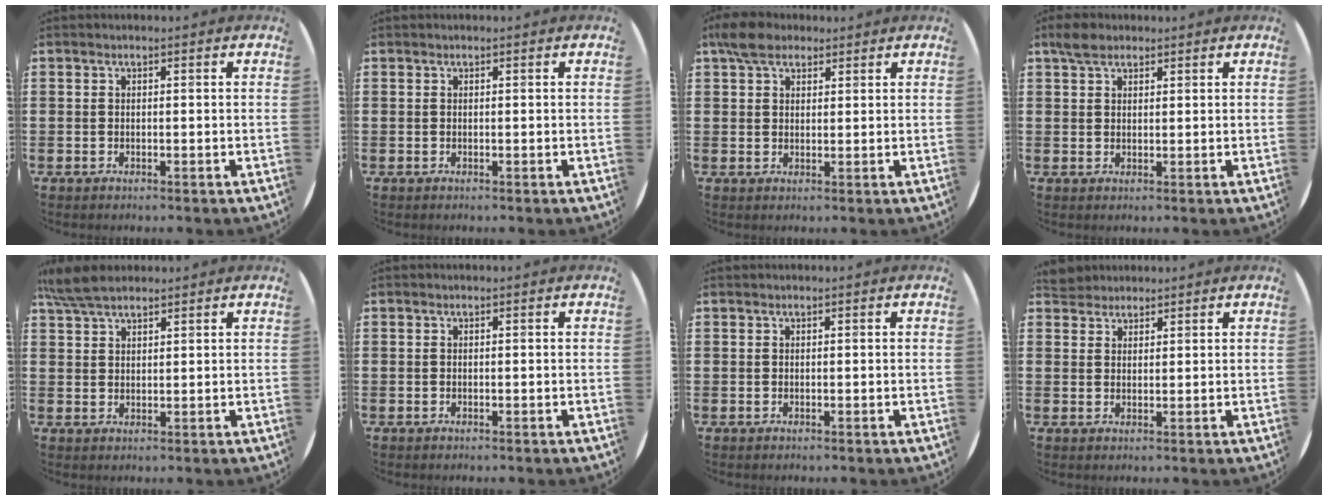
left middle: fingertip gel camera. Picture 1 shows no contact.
{"total": 0.0}
{"total": 4.1, "force": [3.2, 2.1, 1.5], "torque": [-0.022, 0.002, 0.057]}
{"total": 2.8, "force": [2.3, 1.3, 1.0], "torque": [-0.014, 0.005, 0.041]}
{"total": 5.3, "force": [4.5, 1.5, 2.4], "torque": [-0.058, -0.002, 0.085]}
{"total": 0.0}
{"total": 0.0}
{"total": 2.7, "force": [2.6, 0.9, -0.2], "torque": [-0.001, 0.001, 0.051]}